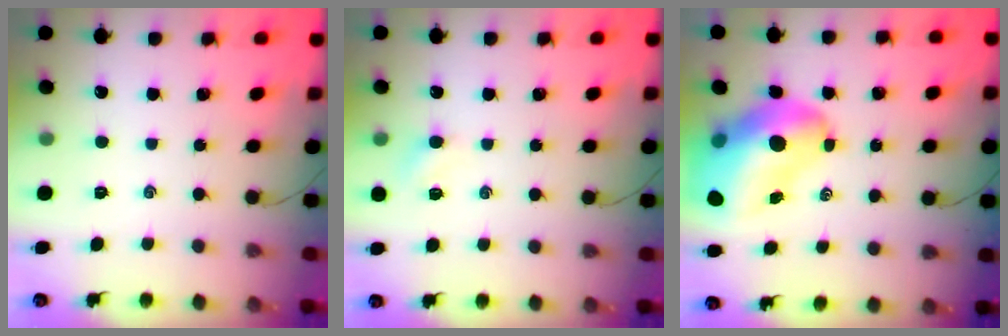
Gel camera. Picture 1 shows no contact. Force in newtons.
{"total": 3.1, "press": 2.9, "slide": 1.1}
{"total": 17.8, "press": 17.2, "slide": 4.6}